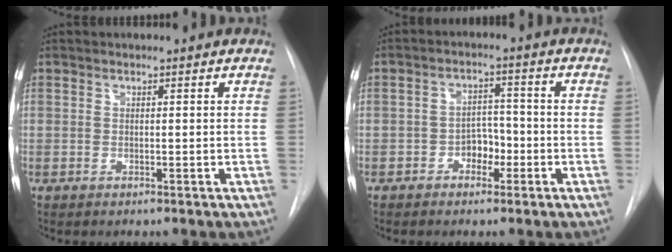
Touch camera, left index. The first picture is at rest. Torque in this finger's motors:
{"motor_torque": [0.18, 0.18, -0.01, 0.00]}